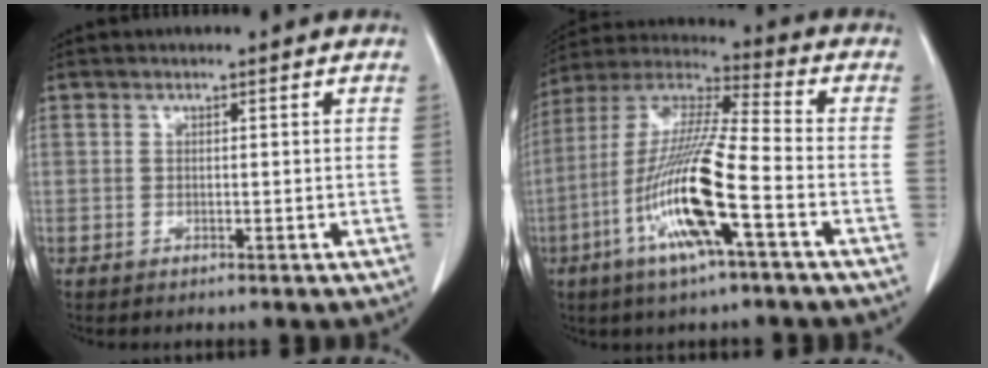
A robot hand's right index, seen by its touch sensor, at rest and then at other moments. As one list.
[{"total": 16.9, "force": [-5.8, 1.2, 15.8], "torque": [-0.325, -0.012, -0.114]}]